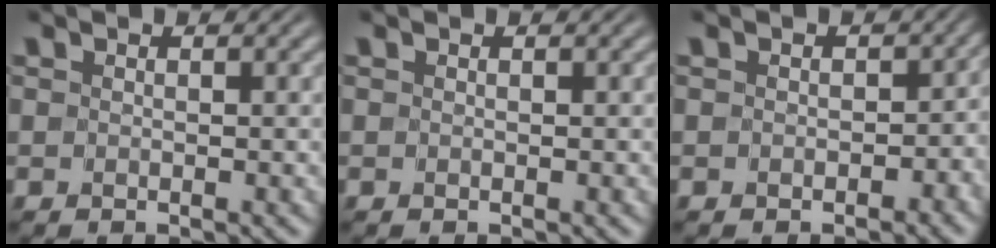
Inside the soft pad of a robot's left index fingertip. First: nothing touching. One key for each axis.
{"total": 0.0}
{"total": 2.6, "fx": -0.9, "fy": 2.0, "fz": 1.4, "tx": 0.008, "ty": -0.002, "tz": -0.013}